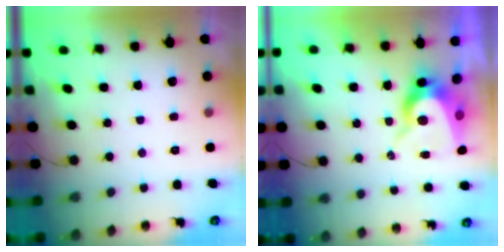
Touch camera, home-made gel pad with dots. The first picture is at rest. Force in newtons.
{"total": 10.2, "press": 10.2, "slide": 1.0}